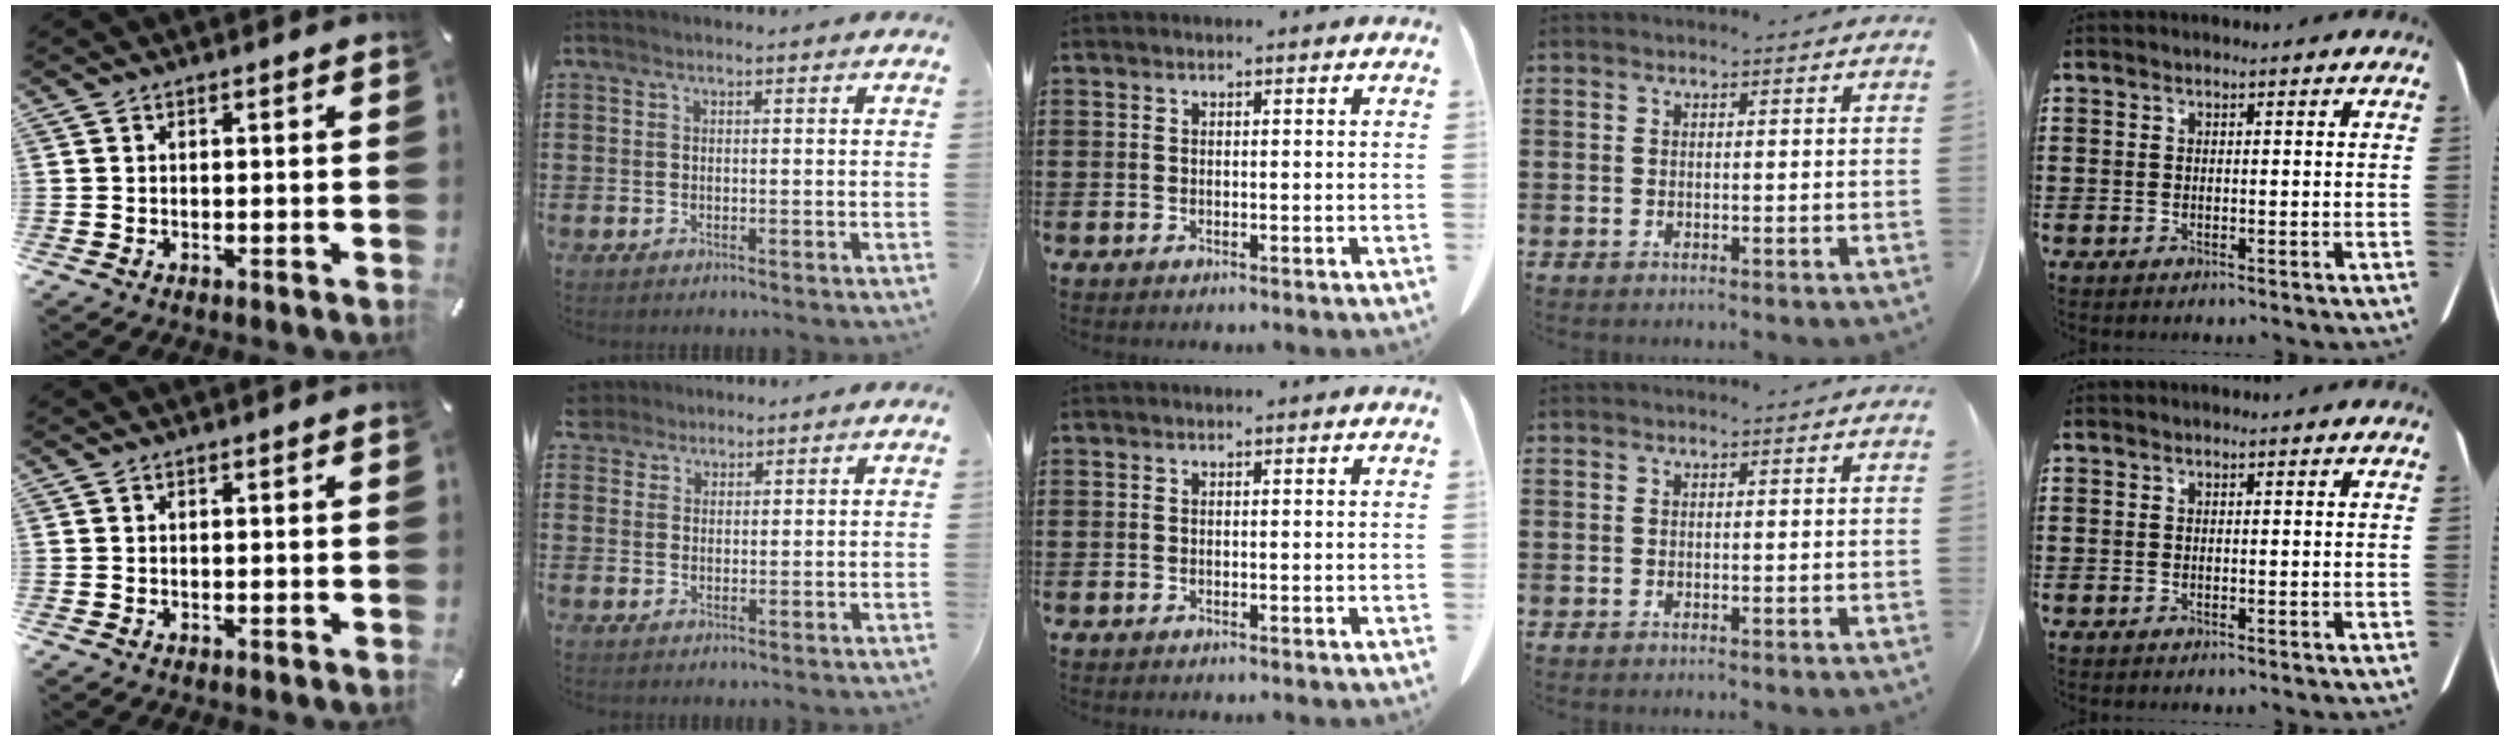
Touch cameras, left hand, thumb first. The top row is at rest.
{"index": {"total": 2.6, "force": [2.2, 1.5, -0.1], "torque": [-0.008, 0.010, 0.043]}}